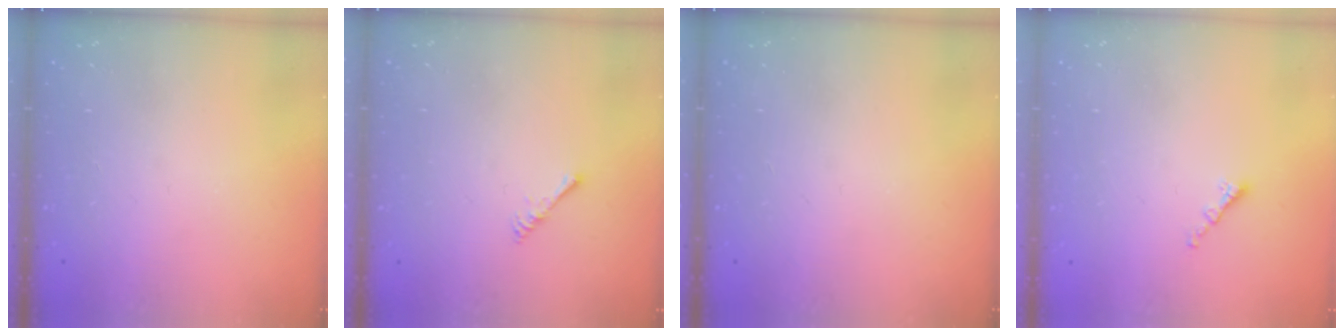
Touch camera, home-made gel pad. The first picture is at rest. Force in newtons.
{"total": 1.6, "press": 1.6, "slide": 0.4}
{"total": 0.0}
{"total": 1.4, "press": 1.2, "slide": 0.6}